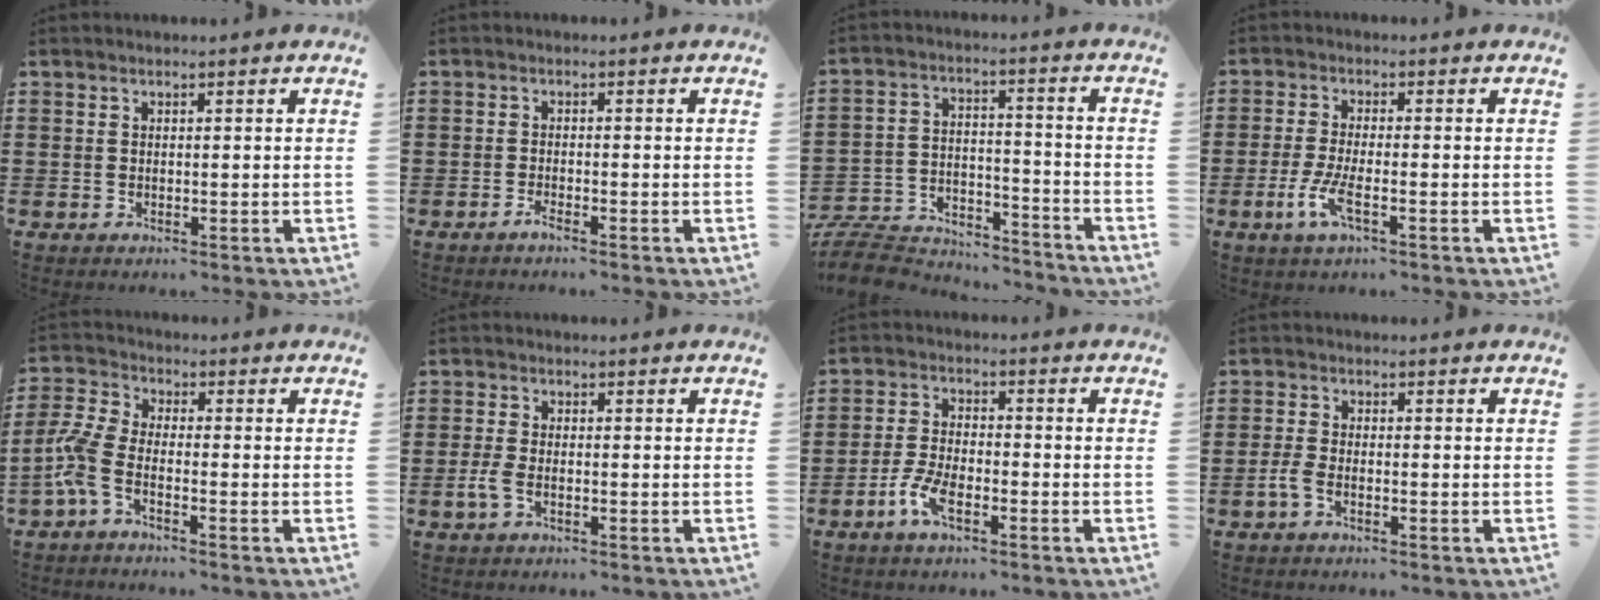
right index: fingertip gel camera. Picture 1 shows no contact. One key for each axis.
{"total": 1.4, "fx": -1.2, "fy": 0.0, "fz": 0.7, "tx": -0.012, "ty": -0.005, "tz": -0.022}
{"total": 8.9, "fx": -8.4, "fy": 2.1, "fz": 1.8, "tx": -0.048, "ty": 0.016, "tz": -0.169}
{"total": 4.9, "fx": -2.1, "fy": 1.0, "fz": 4.3, "tx": -0.105, "ty": -0.015, "tz": -0.047}
{"total": 5.3, "fx": -2.7, "fy": 1.8, "fz": 4.2, "tx": -0.124, "ty": -0.016, "tz": -0.062}
{"total": 2.5, "fx": -1.1, "fy": 0.9, "fz": 2.1, "tx": -0.052, "ty": -0.006, "tz": -0.023}
{"total": 5.2, "fx": -3.0, "fy": 1.9, "fz": 3.7, "tx": -0.097, "ty": -0.003, "tz": -0.064}
{"total": 2.3, "fx": -1.3, "fy": 0.7, "fz": 1.8, "tx": -0.047, "ty": -0.006, "tz": -0.027}